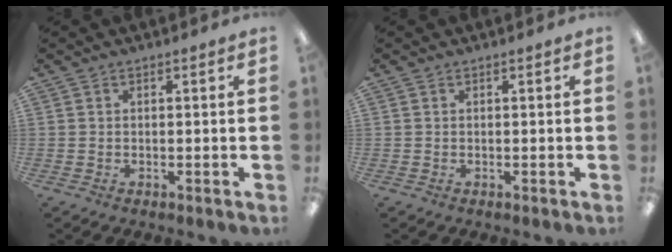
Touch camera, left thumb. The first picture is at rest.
{"total": 0.0}